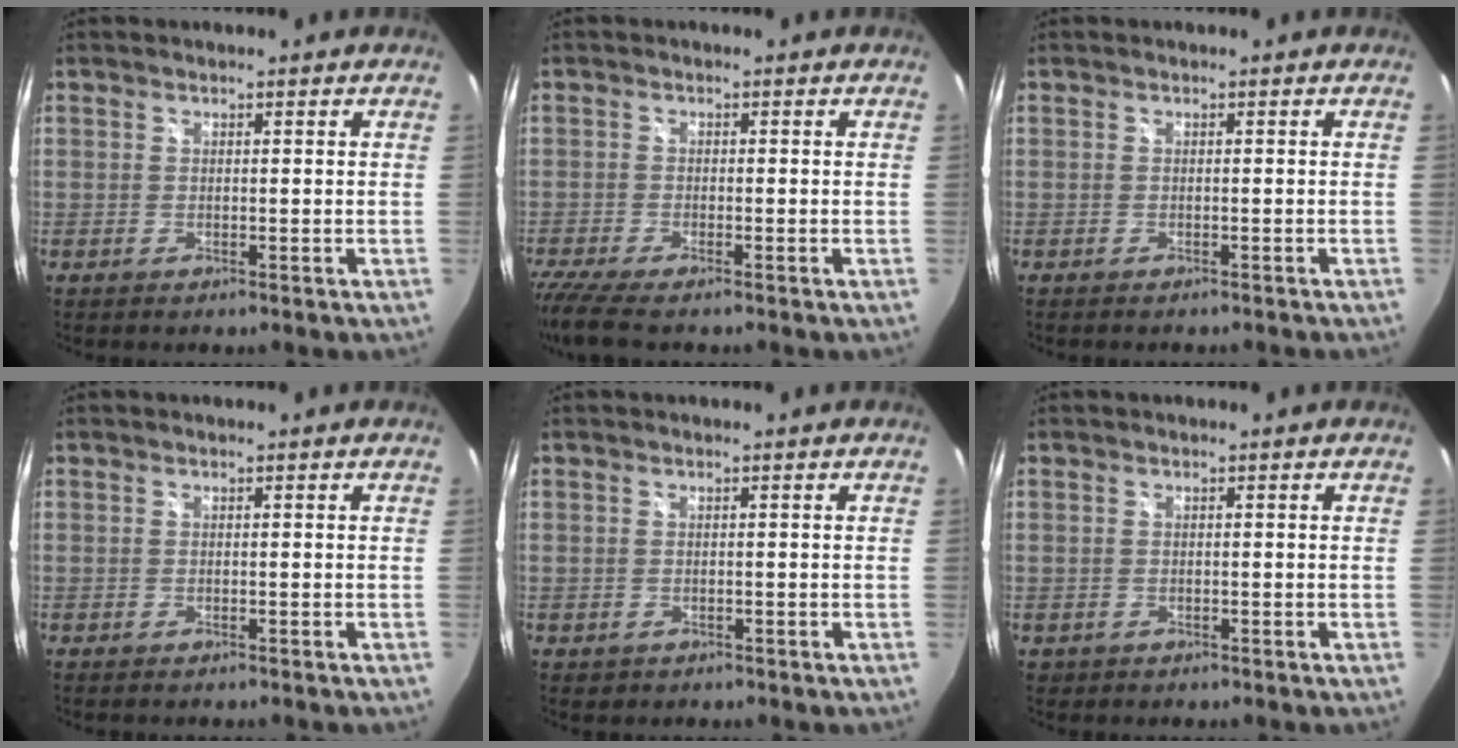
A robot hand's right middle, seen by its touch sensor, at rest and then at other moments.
{"total": 5.9, "force": [-4.8, 0.5, 3.4], "torque": [-0.086, -0.029, -0.090]}
{"total": 0.9, "force": [-0.9, 0.2, 0.3], "torque": [-0.007, -0.010, -0.011]}
{"total": 0.0}
{"total": 0.8, "force": [0.1, 0.8, 0.1], "torque": [-0.003, -0.002, 0.003]}
{"total": 0.7, "force": [0.2, 0.7, 0.0], "torque": [-0.001, -0.001, 0.005]}